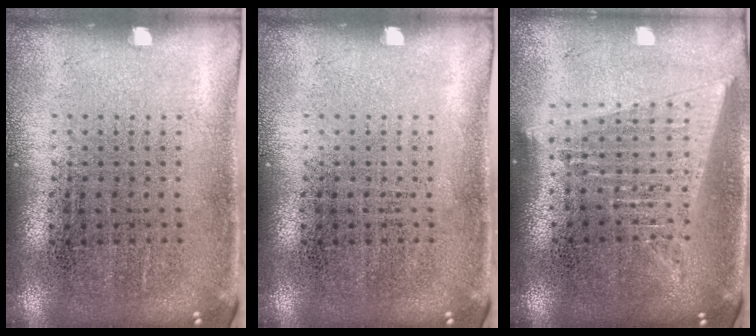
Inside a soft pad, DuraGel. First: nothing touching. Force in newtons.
{"total": 0.0}
{"total": 1.8, "press": 1.6, "slide": 0.9}